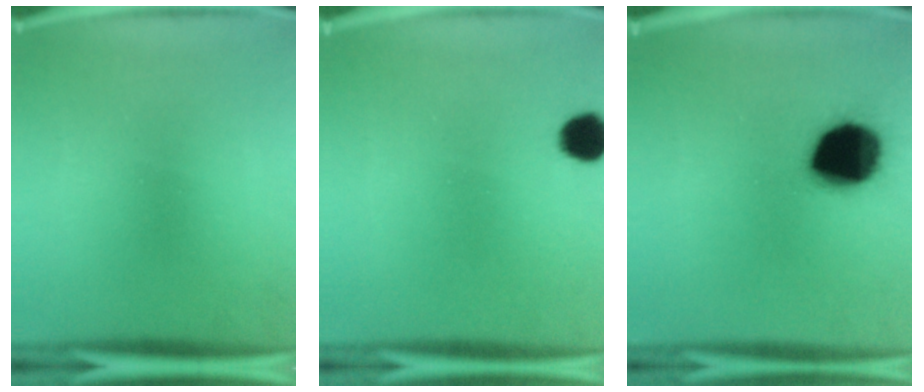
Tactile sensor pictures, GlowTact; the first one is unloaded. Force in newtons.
{"total": 5.5}
{"total": 19.1}